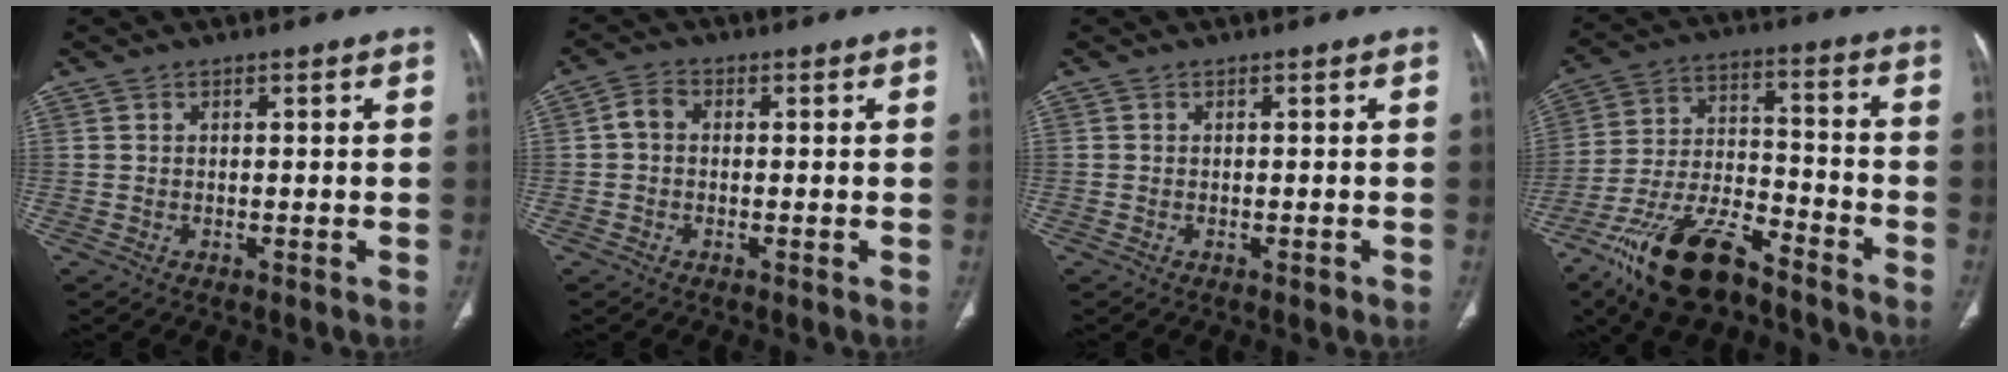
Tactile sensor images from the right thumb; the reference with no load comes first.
{"total": 2.9, "force": [-0.1, 2.1, 2.0], "torque": [-0.034, 0.008, -0.010]}
{"total": 0.6, "force": [-0.4, 0.3, 0.3], "torque": [-0.002, 0.000, -0.006]}
{"total": 17.9, "force": [-12.4, 7.0, 10.9], "torque": [-0.202, 0.064, -0.223]}